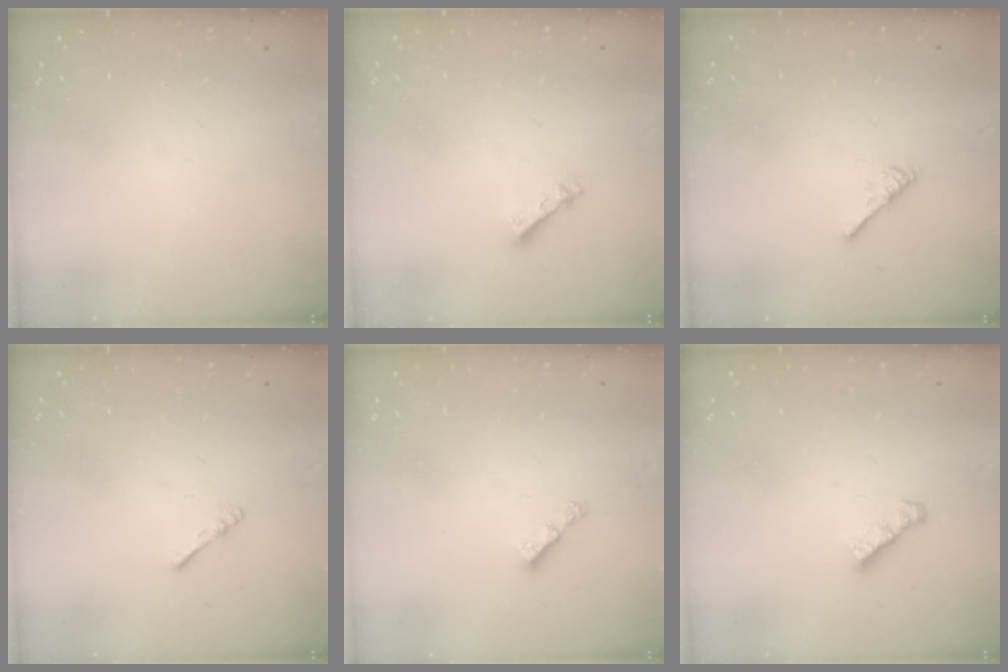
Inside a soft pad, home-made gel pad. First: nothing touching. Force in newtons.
{"total": 2.4, "press": 2.4, "slide": 0.4}
{"total": 2.9, "press": 2.9, "slide": 0.5}
{"total": 2.2, "press": 2.2, "slide": 0.4}
{"total": 3.0, "press": 2.9, "slide": 0.5}
{"total": 3.0, "press": 3.0, "slide": 0.3}